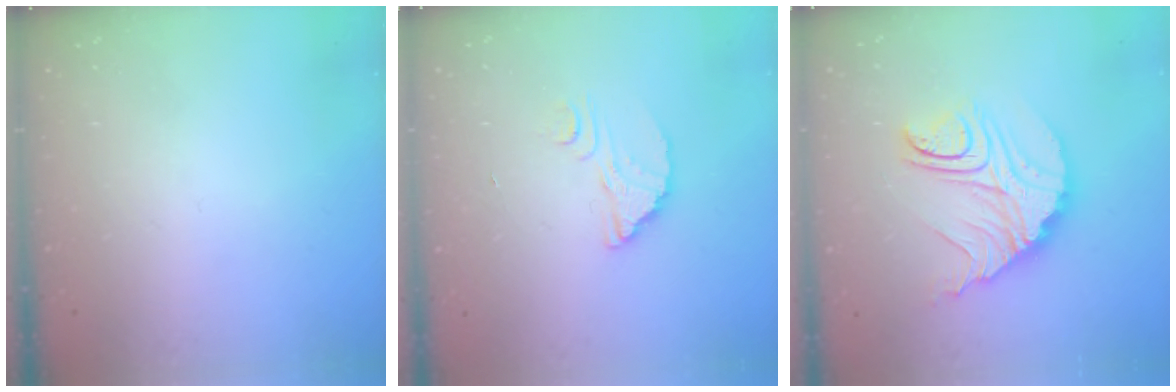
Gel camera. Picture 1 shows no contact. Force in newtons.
{"total": 3.1, "press": 3.1, "slide": 0.2}
{"total": 17.5, "press": 17.4, "slide": 1.3}